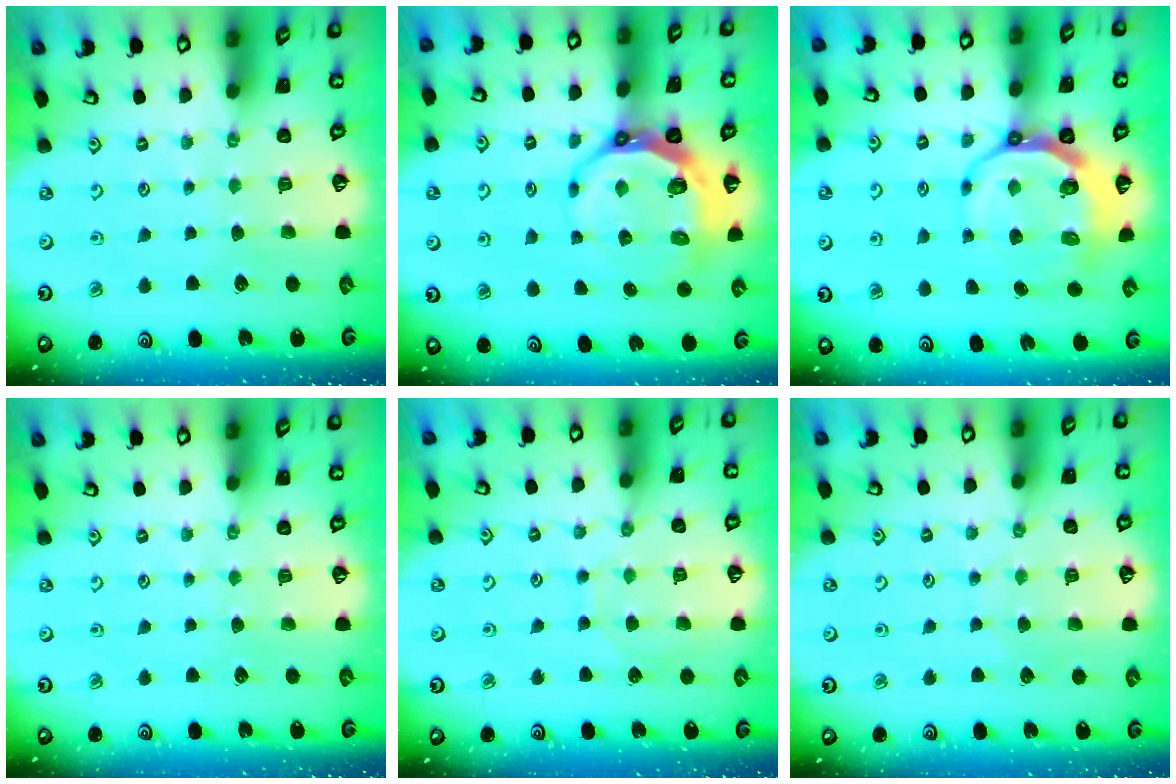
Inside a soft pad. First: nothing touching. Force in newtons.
{"total": 9.4, "press": 8.6, "slide": 3.6}
{"total": 8.3, "press": 7.5, "slide": 3.6}
{"total": 0.0}
{"total": 6.9, "press": 6.8, "slide": 0.5}
{"total": 3.6, "press": 3.6, "slide": 0.4}